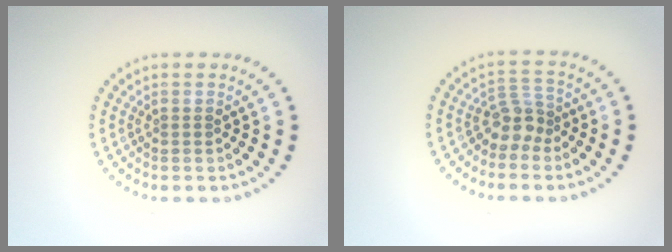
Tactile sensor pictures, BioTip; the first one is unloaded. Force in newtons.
{"total": 2.4, "press": 1.8, "slide": 1.6}